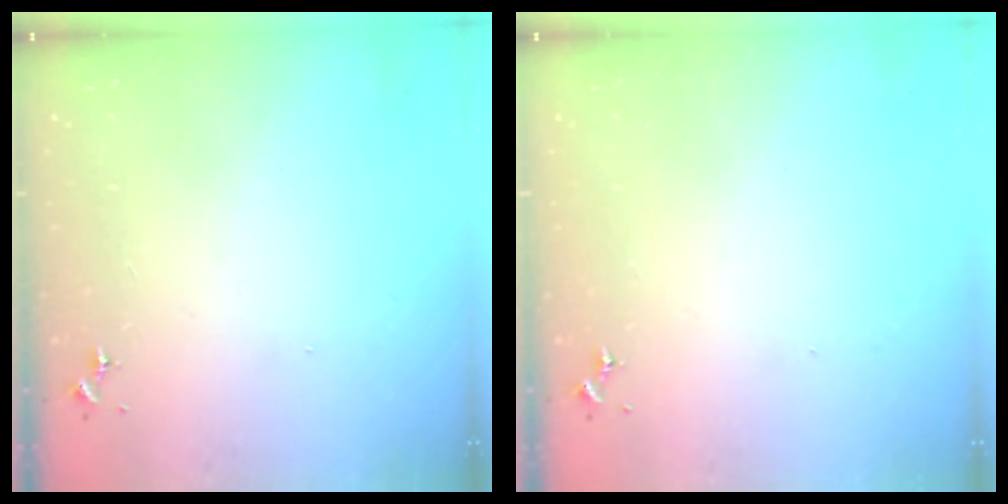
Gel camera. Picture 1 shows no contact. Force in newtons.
{"total": 0.0}